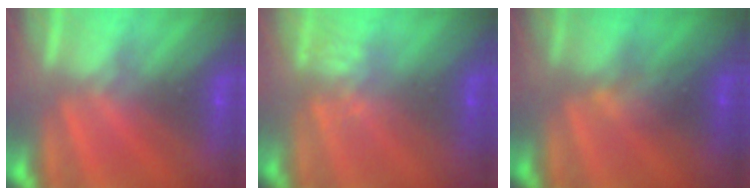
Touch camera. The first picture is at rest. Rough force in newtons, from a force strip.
{"total": 4.5}
{"total": 2.3}